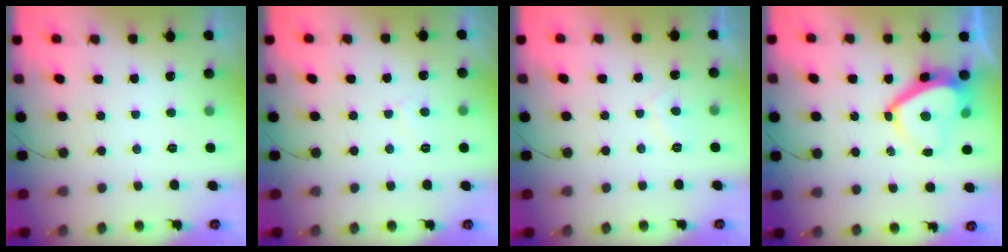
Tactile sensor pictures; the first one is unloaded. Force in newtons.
{"total": 2.3, "press": 2.3, "slide": 0.2}
{"total": 2.1, "press": 2.0, "slide": 0.8}
{"total": 9.3, "press": 9.3, "slide": 1.0}